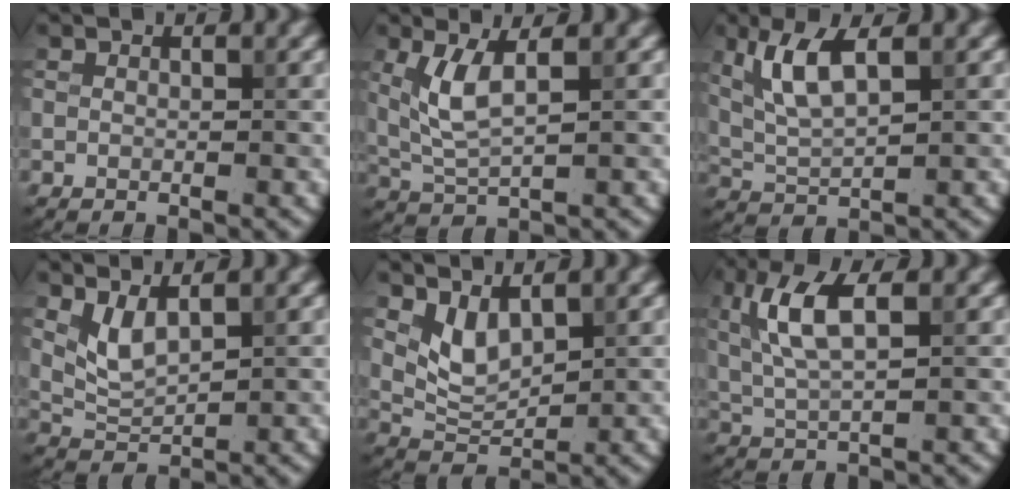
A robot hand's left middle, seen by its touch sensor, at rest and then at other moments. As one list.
[{"total": 3.8, "force": [1.1, 1.2, 3.4], "torque": [-0.085, -0.004, 0.029]}, {"total": 4.7, "force": [2.0, 1.4, 4.1], "torque": [-0.092, 0.000, 0.044]}, {"total": 2.6, "force": [1.4, 0.9, 1.9], "torque": [-0.050, -0.009, 0.037]}, {"total": 3.0, "force": [1.6, 1.5, 2.1], "torque": [-0.046, -0.009, 0.039]}, {"total": 5.5, "force": [1.7, 1.8, 4.9], "torque": [-0.107, 0.007, 0.034]}]